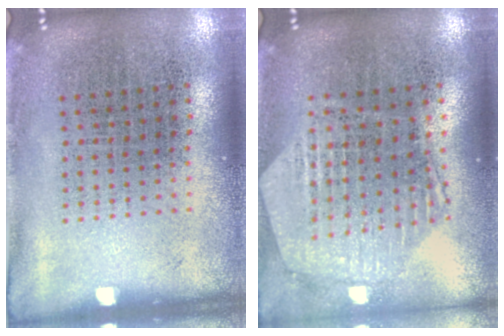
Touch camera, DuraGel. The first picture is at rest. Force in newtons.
{"total": 1.2, "press": 1.2, "slide": 0.1}